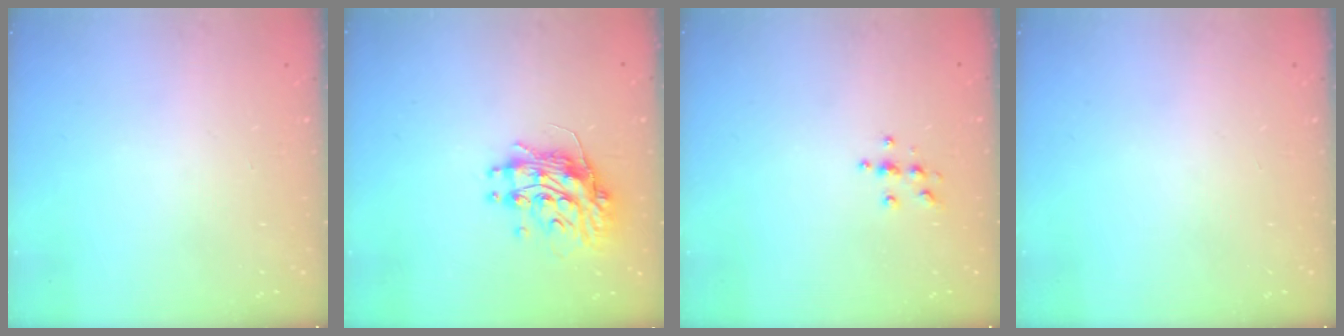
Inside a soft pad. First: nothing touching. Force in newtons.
{"total": 12.2, "press": 12.1, "slide": 0.9}
{"total": 4.7, "press": 4.7, "slide": 0.6}
{"total": 0.0}